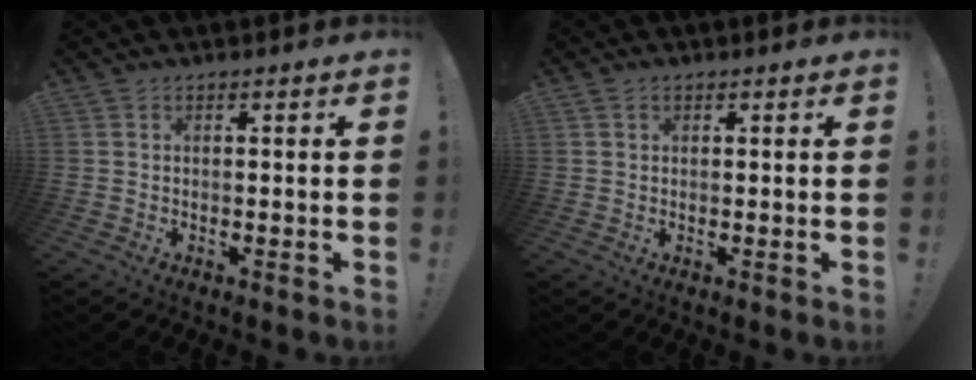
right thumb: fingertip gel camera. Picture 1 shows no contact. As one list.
[{"total": 1.0, "force": [0.6, 0.8, 0.3], "torque": [-0.002, 0.000, 0.011]}]